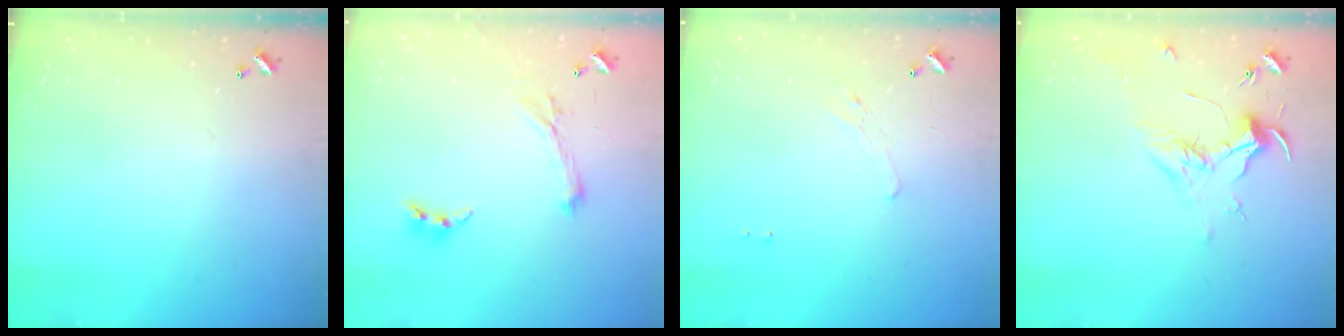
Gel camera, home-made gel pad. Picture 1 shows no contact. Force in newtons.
{"total": 1.1, "press": 0.6, "slide": 0.9}
{"total": 1.2, "press": 0.9, "slide": 0.8}
{"total": 1.8, "press": 1.6, "slide": 0.6}